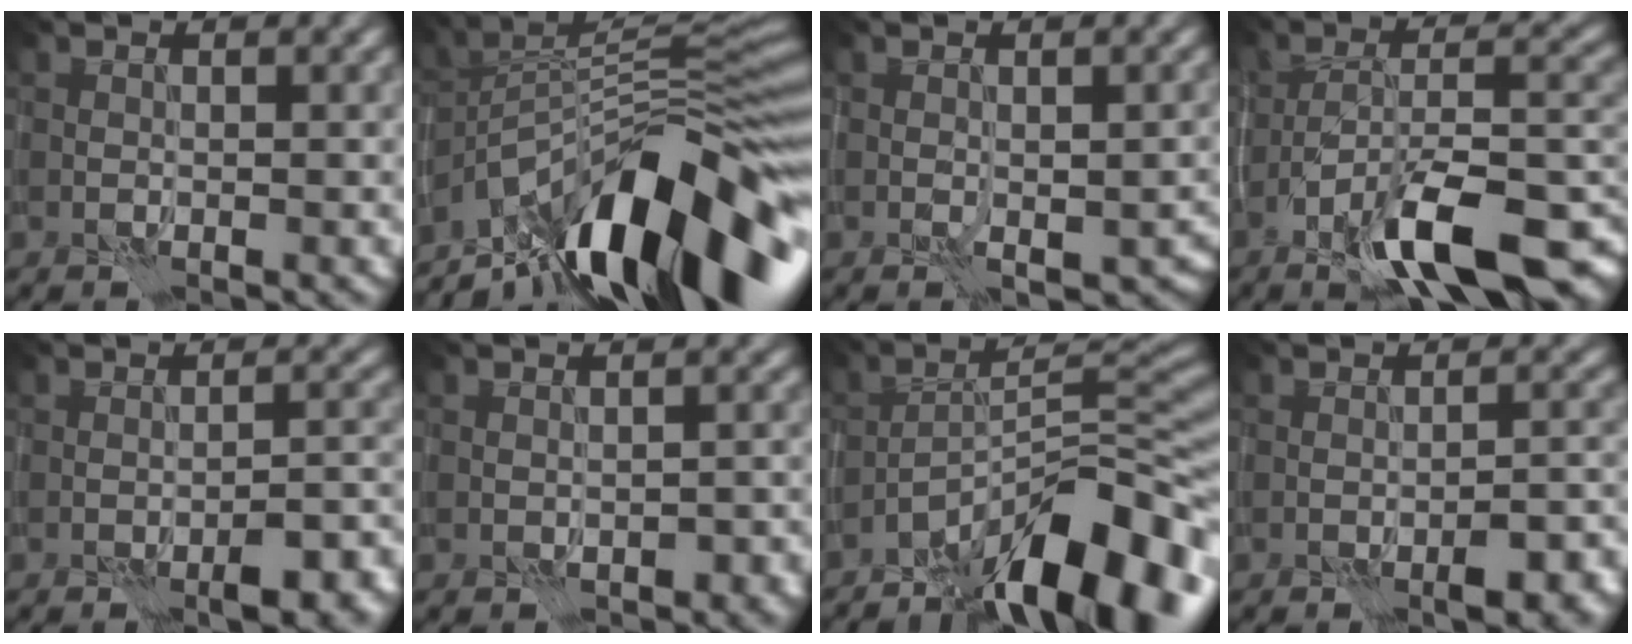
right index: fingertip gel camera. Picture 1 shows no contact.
{"total": 14.3, "force": [-9.1, 4.4, 10.1], "torque": [-0.151, 0.031, -0.159]}
{"total": 4.3, "force": [-1.6, 2.2, 3.3], "torque": [-0.044, -0.008, -0.018]}
{"total": 10.4, "force": [-5.6, 2.9, 8.2], "torque": [-0.141, 0.007, -0.099]}
{"total": 5.0, "force": [-2.8, 1.6, 3.8], "torque": [-0.057, 0.006, -0.036]}
{"total": 1.7, "force": [-0.7, 1.0, 1.3], "torque": [-0.018, 0.002, -0.007]}
{"total": 12.6, "force": [-8.0, 3.6, 8.9], "torque": [-0.126, 0.014, -0.143]}
{"total": 4.4, "force": [-2.3, 1.5, 3.5], "torque": [-0.051, 0.005, -0.030]}